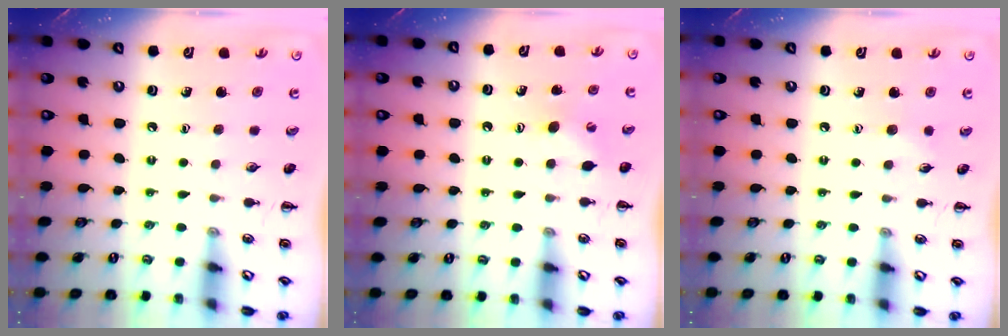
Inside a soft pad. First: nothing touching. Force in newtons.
{"total": 4.9, "press": 4.8, "slide": 0.9}
{"total": 3.7, "press": 3.6, "slide": 0.8}